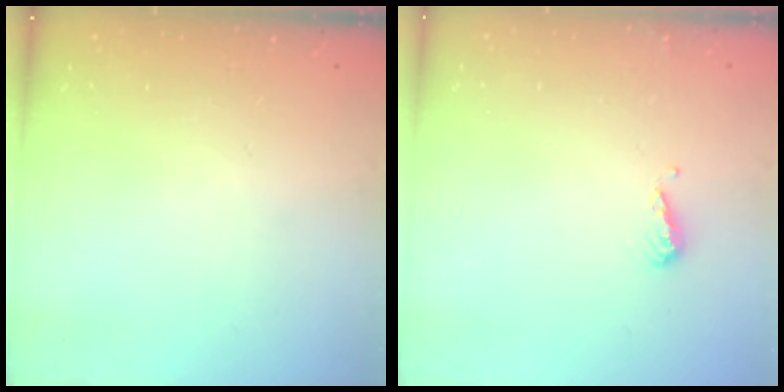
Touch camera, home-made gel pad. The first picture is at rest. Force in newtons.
{"total": 3.8, "press": 3.7, "slide": 0.3}